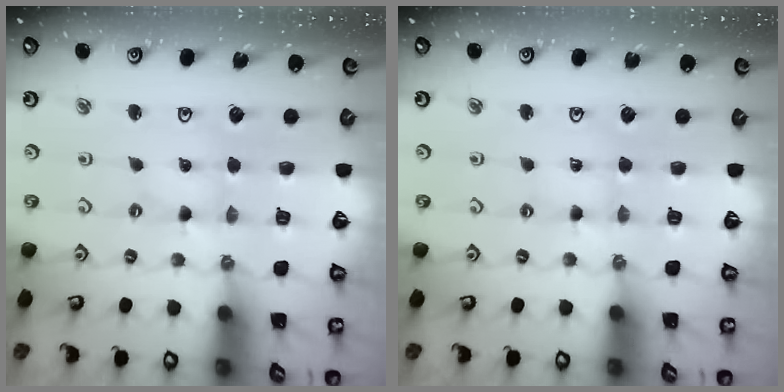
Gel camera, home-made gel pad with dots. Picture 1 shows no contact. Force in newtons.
{"total": 1.4, "press": 1.3, "slide": 0.2}